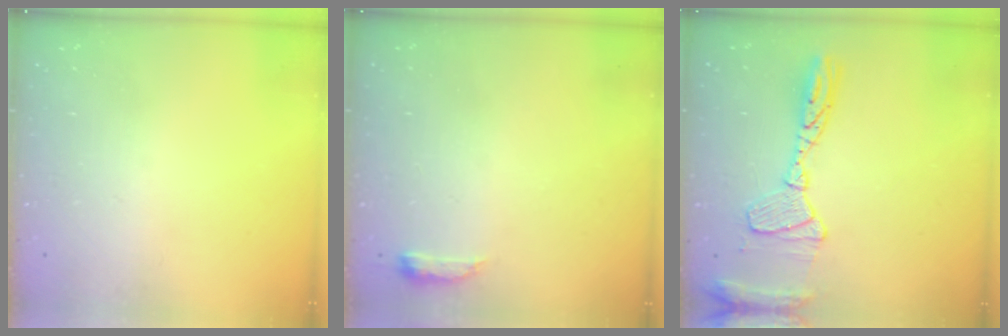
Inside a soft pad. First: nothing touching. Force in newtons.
{"total": 3.6, "press": 3.5, "slide": 0.7}
{"total": 15.2, "press": 15.1, "slide": 1.3}